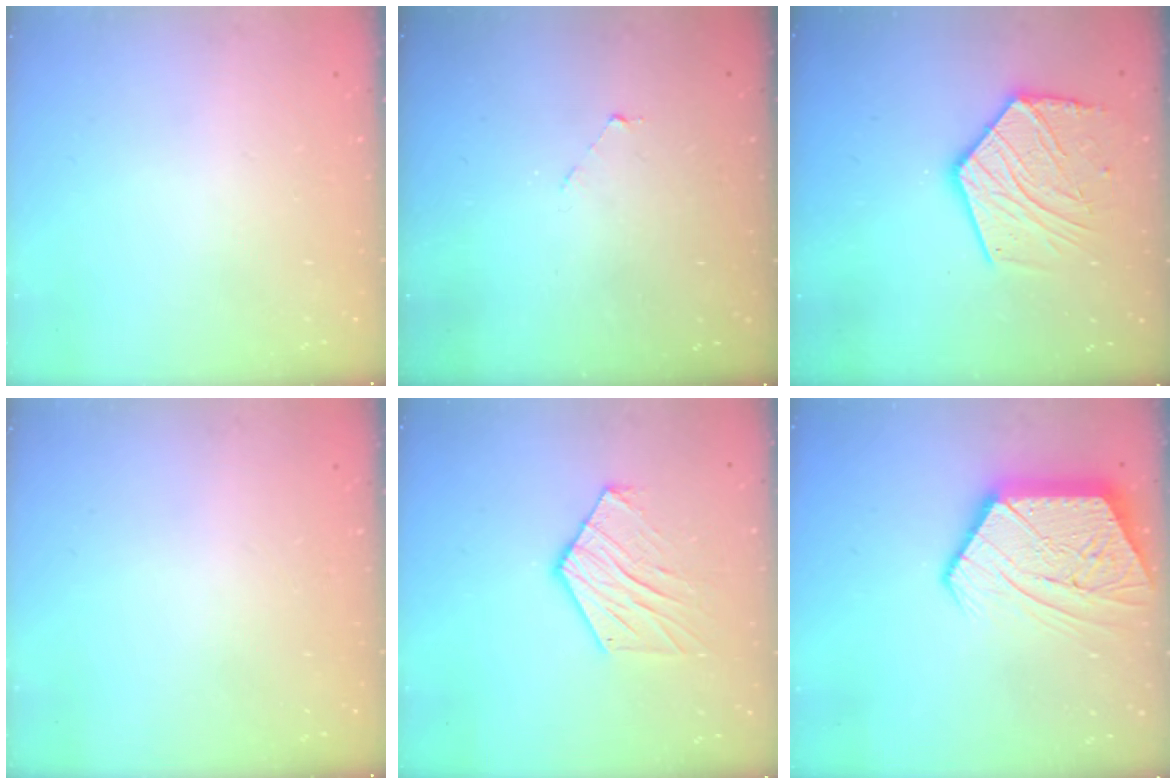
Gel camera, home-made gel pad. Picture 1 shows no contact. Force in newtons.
{"total": 2.1, "press": 2.1, "slide": 0.2}
{"total": 16.2, "press": 16.2, "slide": 1.0}
{"total": 0.0}
{"total": 11.4, "press": 11.4, "slide": 1.0}
{"total": 16.0, "press": 16.0, "slide": 0.9}